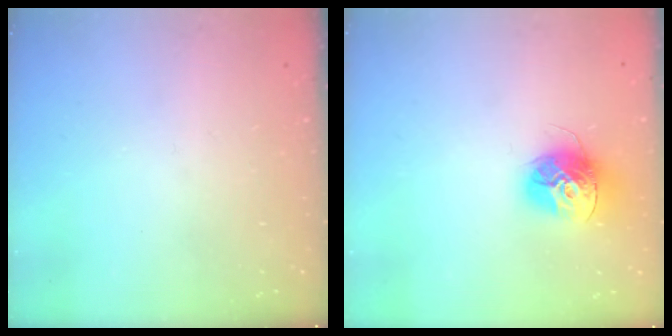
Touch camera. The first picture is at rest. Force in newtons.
{"total": 14.4, "press": 14.4, "slide": 1.3}